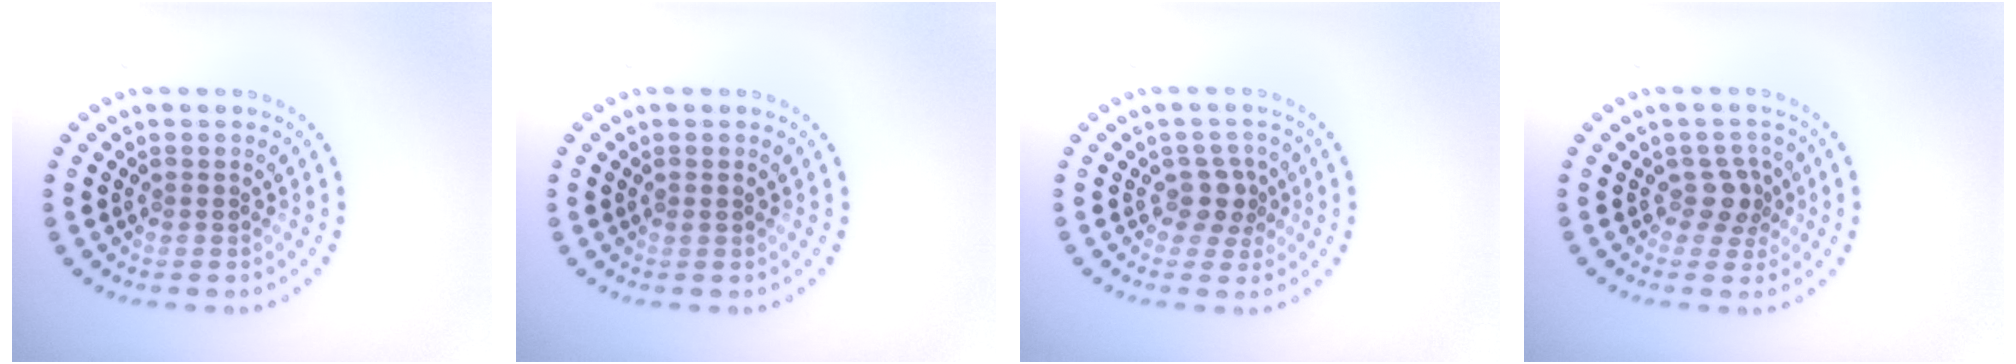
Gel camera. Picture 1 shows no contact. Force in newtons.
{"total": 0.6, "press": 0.5, "slide": 0.2}
{"total": 2.3, "press": 1.8, "slide": 1.3}
{"total": 2.0, "press": 1.6, "slide": 1.3}